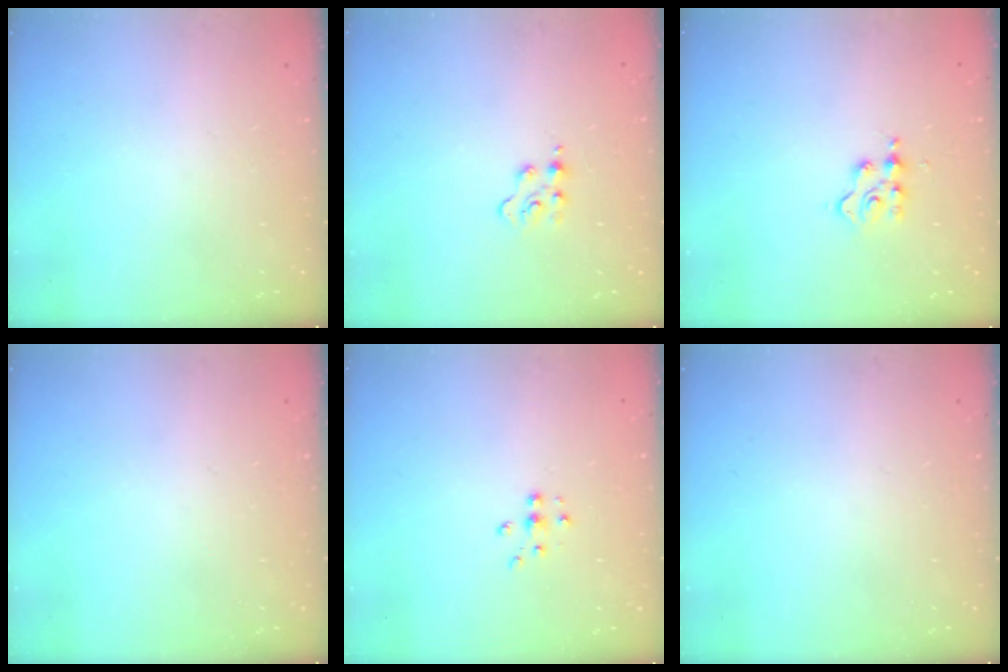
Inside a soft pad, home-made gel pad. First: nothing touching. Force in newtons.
{"total": 2.2, "press": 2.2, "slide": 0.5}
{"total": 3.3, "press": 3.2, "slide": 0.5}
{"total": 0.0}
{"total": 5.6, "press": 5.5, "slide": 0.7}
{"total": 0.0}